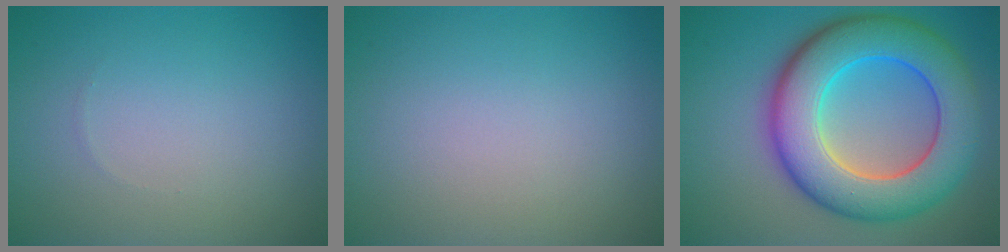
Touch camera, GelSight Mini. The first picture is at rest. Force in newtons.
{"total": 0.0}
{"total": 11.3, "press": 11.3, "slide": 0.1}